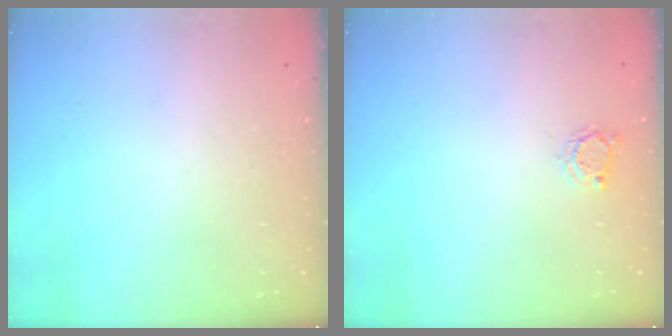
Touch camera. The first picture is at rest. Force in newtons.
{"total": 2.8, "press": 2.8, "slide": 0.4}